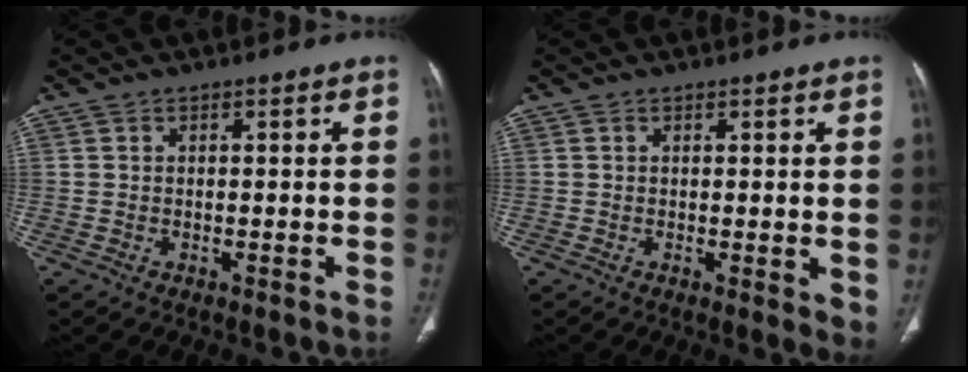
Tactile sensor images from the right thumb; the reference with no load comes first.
{"total": 3.1, "force": [0.2, 1.1, 2.9], "torque": [-0.042, -0.012, 0.003]}